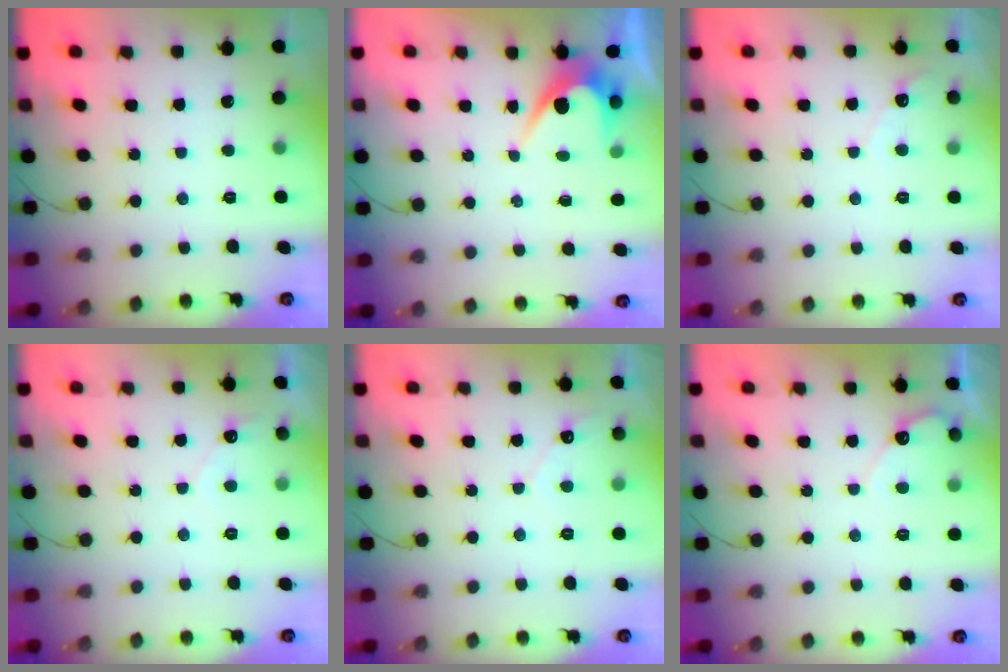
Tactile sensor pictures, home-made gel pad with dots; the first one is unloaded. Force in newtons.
{"total": 4.2, "press": 4.2, "slide": 0.3}
{"total": 3.4, "press": 3.4, "slide": 0.2}
{"total": 3.7, "press": 3.7, "slide": 0.2}
{"total": 2.8, "press": 2.8, "slide": 0.2}
{"total": 4.8, "press": 4.8, "slide": 0.3}